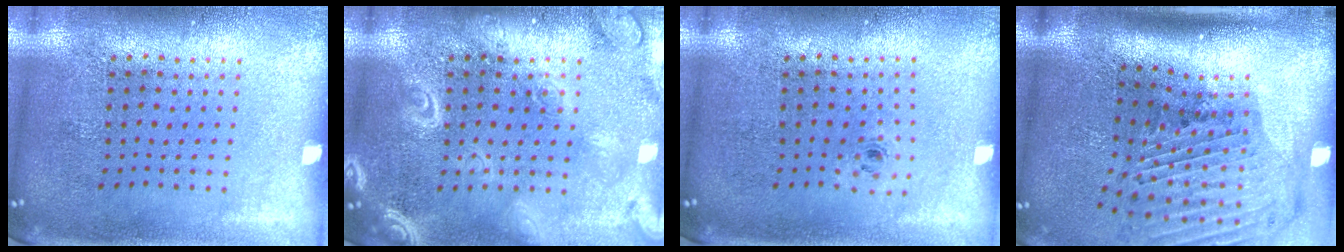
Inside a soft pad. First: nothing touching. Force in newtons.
{"total": 3.8, "press": 3.8, "slide": 0.5}
{"total": 0.7, "press": 0.3, "slide": 0.6}
{"total": 3.0, "press": 2.1, "slide": 2.0}